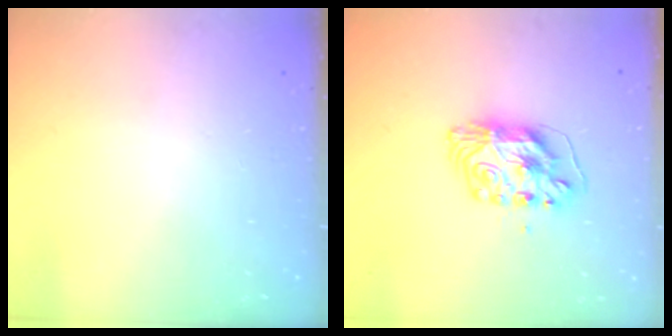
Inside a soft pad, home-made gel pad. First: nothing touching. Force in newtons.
{"total": 9.2, "press": 9.2, "slide": 0.9}